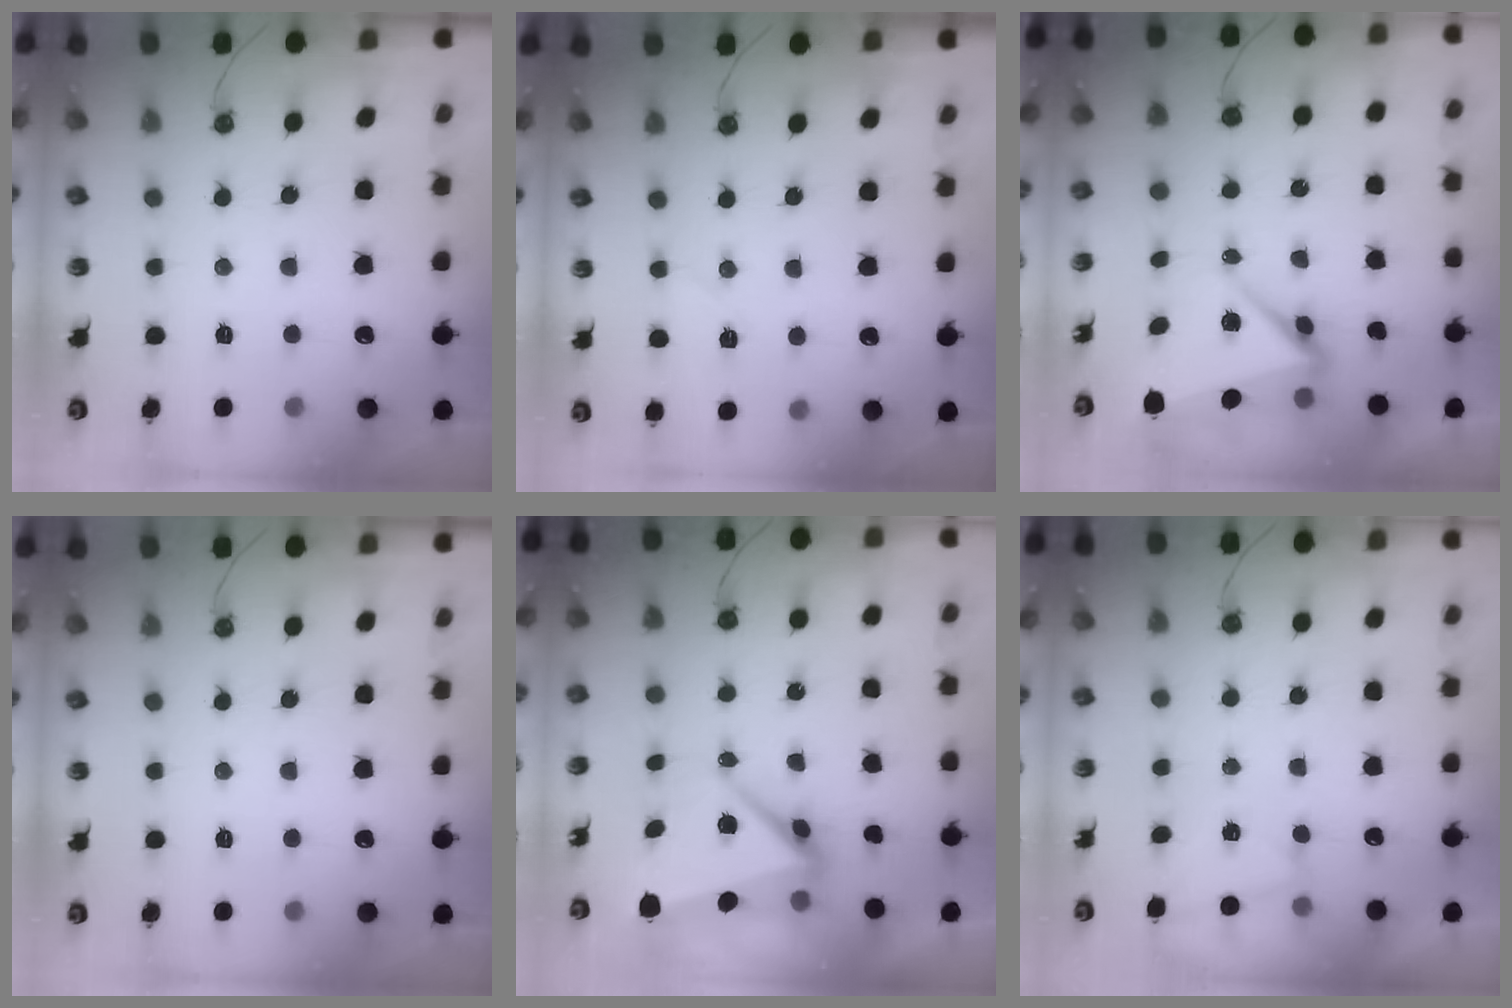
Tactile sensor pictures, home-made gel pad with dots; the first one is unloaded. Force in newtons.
{"total": 4.7, "press": 4.7, "slide": 0.3}
{"total": 7.3, "press": 7.0, "slide": 1.8}
{"total": 0.0}
{"total": 8.6, "press": 8.4, "slide": 1.9}
{"total": 0.6, "press": 0.0, "slide": 0.6}